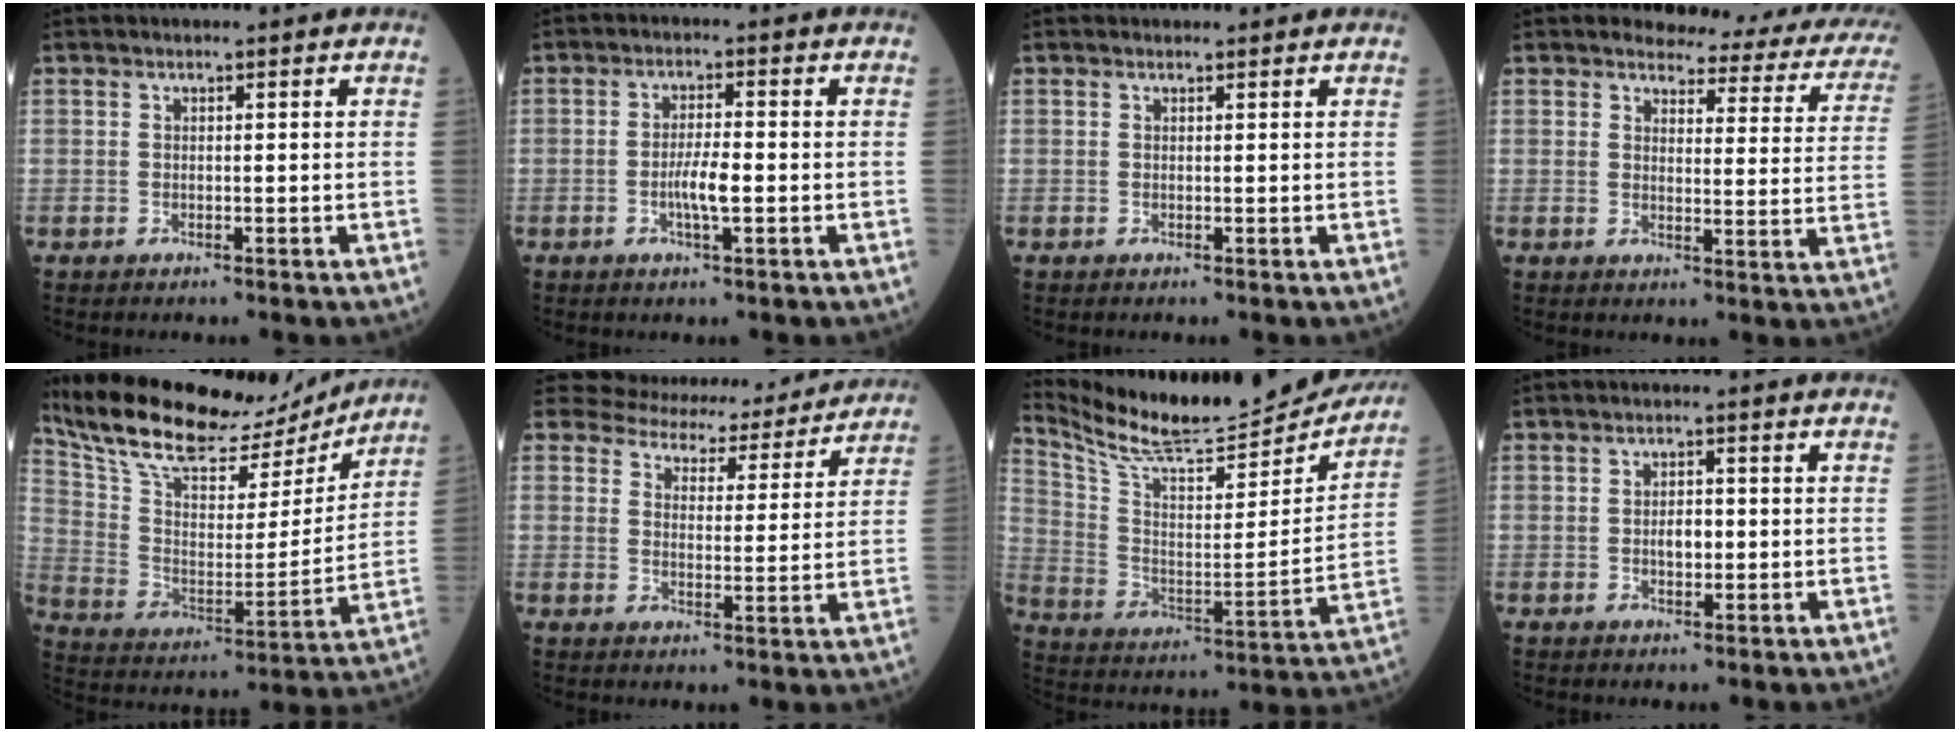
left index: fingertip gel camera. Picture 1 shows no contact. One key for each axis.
{"total": 3.8, "fx": -1.2, "fy": 0.4, "fz": 3.6, "tx": -0.070, "ty": -0.005, "tz": -0.024}
{"total": 0.8, "fx": 0.7, "fy": 0.3, "fz": 0.0, "tx": -0.006, "ty": 0.002, "tz": 0.010}
{"total": 15.7, "fx": 14.3, "fy": 3.9, "fz": 5.1, "tx": -0.032, "ty": -0.057, "tz": 0.131}
{"total": 20.3, "fx": 18.5, "fy": 5.0, "fz": 6.7, "tx": -0.125, "ty": -0.008, "tz": 0.299}
{"total": 13.2, "fx": 12.6, "fy": 3.6, "fz": 2.0, "tx": -0.014, "ty": 0.005, "tz": 0.151}
{"total": 23.1, "fx": 21.8, "fy": 2.8, "fz": 7.2, "tx": -0.132, "ty": -0.066, "tz": 0.324}
{"total": 2.2, "fx": -0.4, "fy": 1.2, "fz": 1.8, "tx": -0.026, "ty": -0.001, "tz": -0.008}